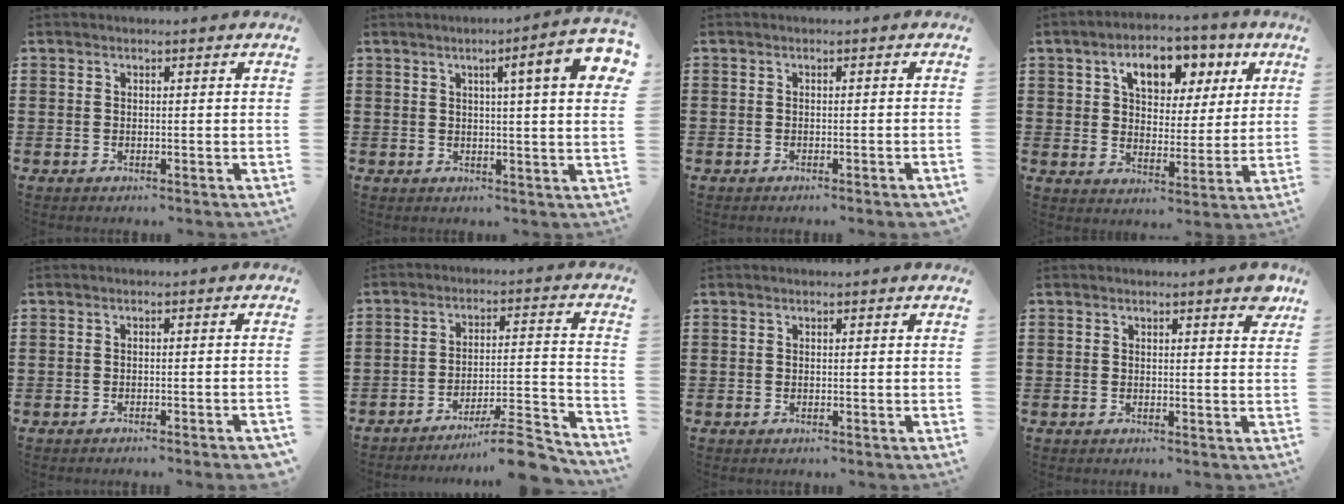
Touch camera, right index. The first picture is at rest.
{"total": 8.6, "force": [2.7, 0.2, 8.2], "torque": [-0.133, -0.005, 0.037]}
{"total": 0.9, "force": [-0.7, -0.1, 0.5], "torque": [-0.009, -0.002, -0.013]}
{"total": 8.3, "force": [4.0, 5.0, 5.2], "torque": [-0.095, 0.004, 0.063]}
{"total": 1.5, "force": [-1.3, -0.2, 0.7], "torque": [-0.012, 0.000, -0.024]}
{"total": 10.1, "force": [-8.7, 1.0, 5.0], "torque": [-0.065, 0.020, -0.166]}
{"total": 0.0}
{"total": 1.8, "force": [1.4, 0.4, 1.1], "torque": [-0.002, -0.006, 0.021]}